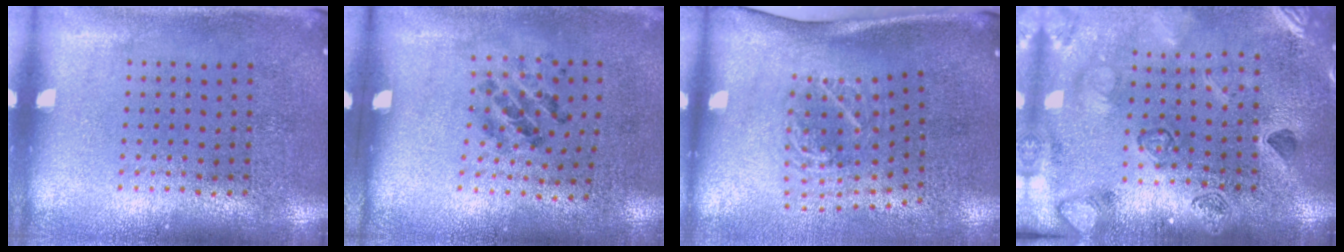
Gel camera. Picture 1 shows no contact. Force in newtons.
{"total": 1.4, "press": 0.7, "slide": 1.2}
{"total": 2.0, "press": 1.3, "slide": 1.5}
{"total": 2.3, "press": 2.3, "slide": 0.2}